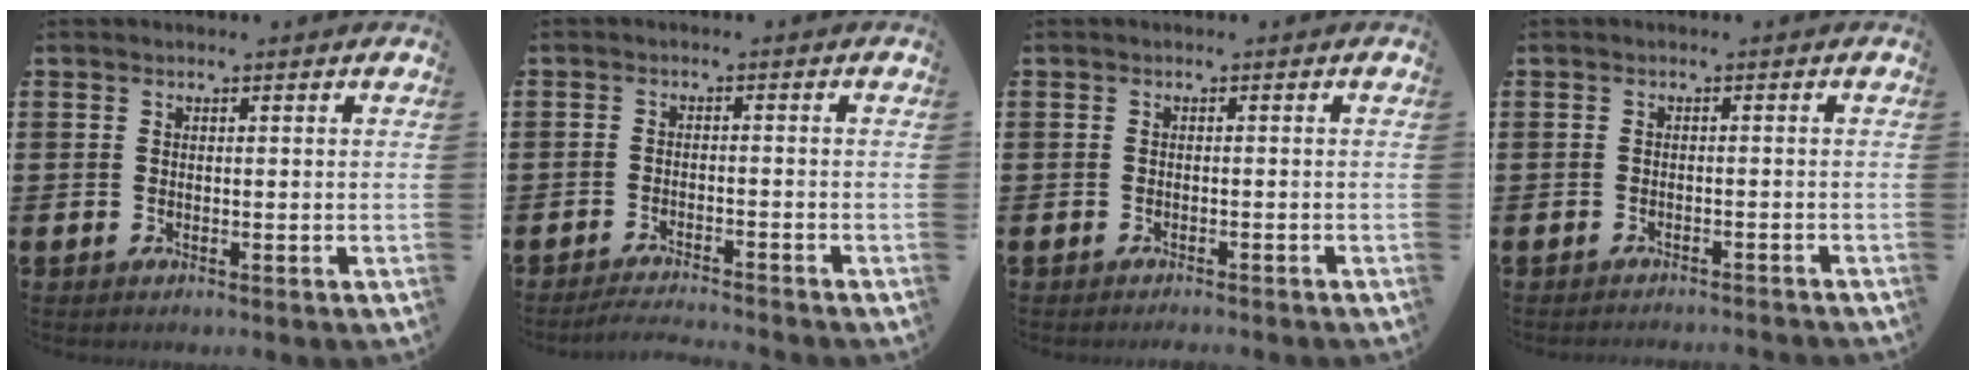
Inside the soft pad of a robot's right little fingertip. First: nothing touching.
{"total": 2.1, "force": [-2.1, -0.2, 0.5], "torque": [-0.008, 0.005, -0.042]}
{"total": 0.7, "force": [-0.7, -0.1, 0.1], "torque": [-0.001, -0.002, -0.014]}
{"total": 1.0, "force": [-1.0, -0.2, -0.1], "torque": [0.000, 0.002, -0.021]}